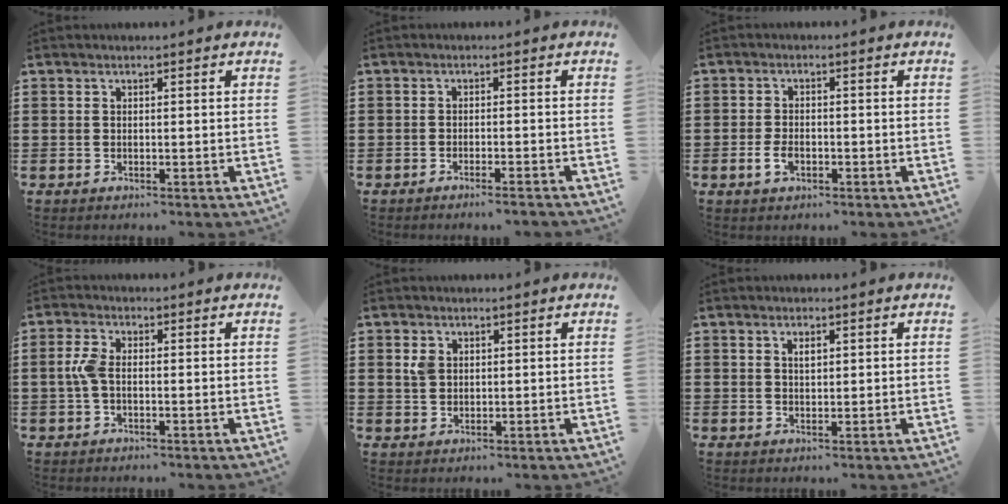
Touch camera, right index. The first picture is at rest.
{"total": 1.6, "force": [-1.4, -0.2, 0.6], "torque": [-0.011, 0.000, -0.027]}
{"total": 2.7, "force": [-1.0, 1.5, 2.0], "torque": [-0.045, -0.001, -0.020]}
{"total": 3.5, "force": [-0.4, 1.6, 3.1], "torque": [-0.087, -0.006, -0.017]}
{"total": 2.2, "force": [0.9, 1.6, 1.3], "torque": [-0.030, 0.006, 0.017]}
{"total": 1.4, "force": [0.5, 0.6, 1.2], "torque": [-0.025, 0.005, 0.008]}